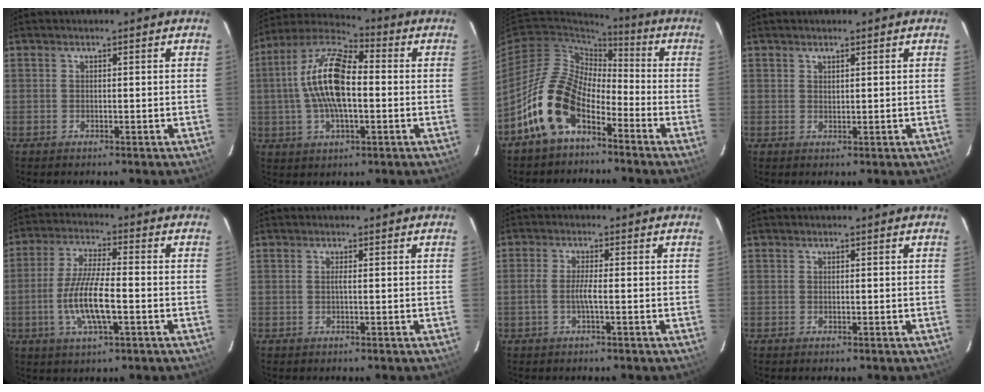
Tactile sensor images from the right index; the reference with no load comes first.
{"total": 14.9, "force": [0.0, 6.1, 13.6], "torque": [-0.265, 0.015, -0.010]}
{"total": 14.1, "force": [-7.5, 8.0, 8.9], "torque": [-0.174, 0.015, -0.147]}
{"total": 0.9, "force": [0.8, 0.3, 0.4], "torque": [-0.006, 0.001, 0.015]}
{"total": 10.4, "force": [-2.8, 2.2, 9.8], "torque": [-0.196, -0.007, -0.055]}
{"total": 0.6, "force": [0.0, -0.2, 0.5], "torque": [-0.008, -0.001, -0.003]}
{"total": 2.7, "force": [-0.9, -0.2, 2.5], "torque": [-0.052, 0.000, -0.018]}
{"total": 0.0}